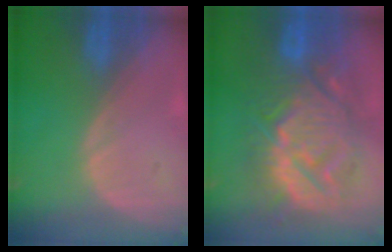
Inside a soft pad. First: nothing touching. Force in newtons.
{"total": 13.9, "press": 13.9, "slide": 1.3}